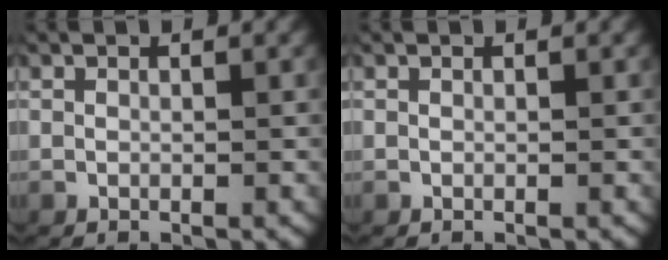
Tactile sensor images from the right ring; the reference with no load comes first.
{"total": 0.0}